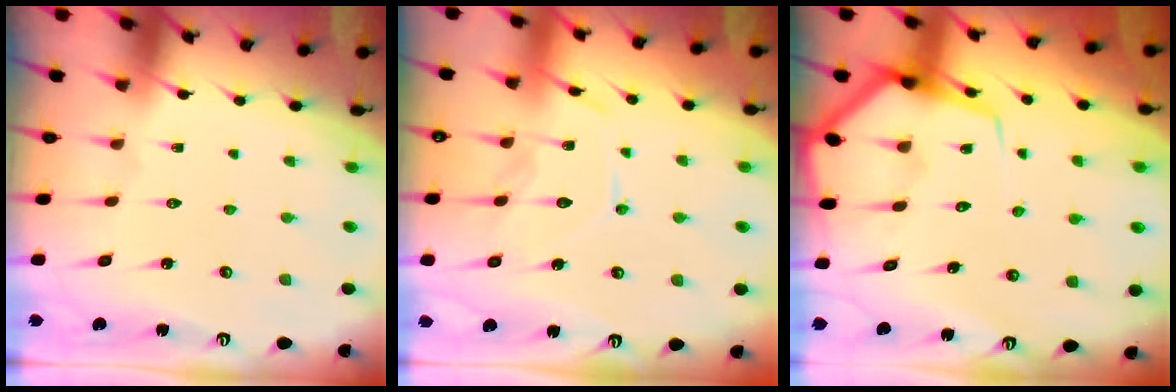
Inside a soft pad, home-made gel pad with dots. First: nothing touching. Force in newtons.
{"total": 12.0, "press": 12.0, "slide": 0.9}
{"total": 8.7, "press": 8.6, "slide": 1.0}